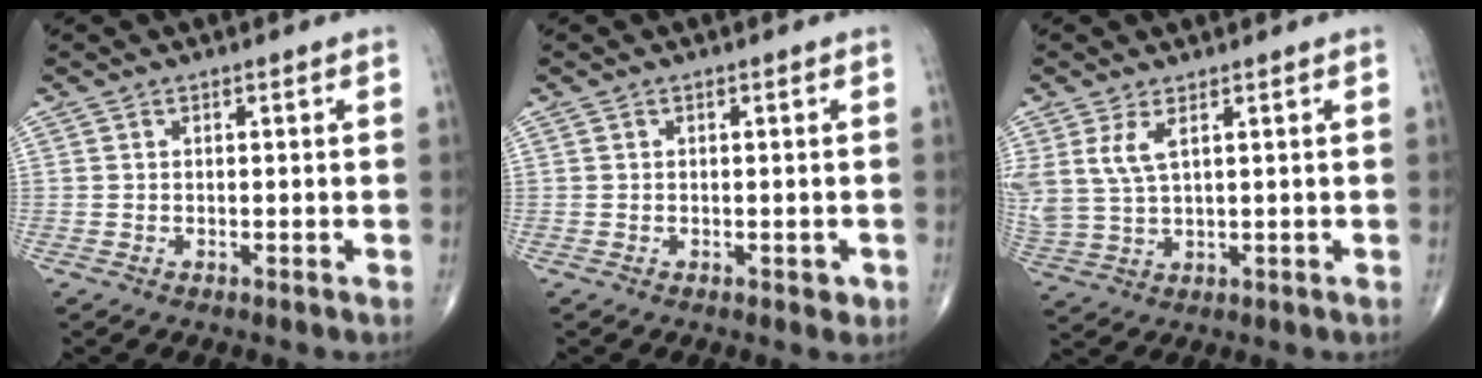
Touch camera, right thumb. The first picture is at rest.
{"total": 1.3, "force": [-0.4, 0.9, 0.9], "torque": [0.000, -0.001, -0.005]}
{"total": 5.8, "force": [2.5, 2.4, 4.7], "torque": [-0.118, -0.006, 0.061]}